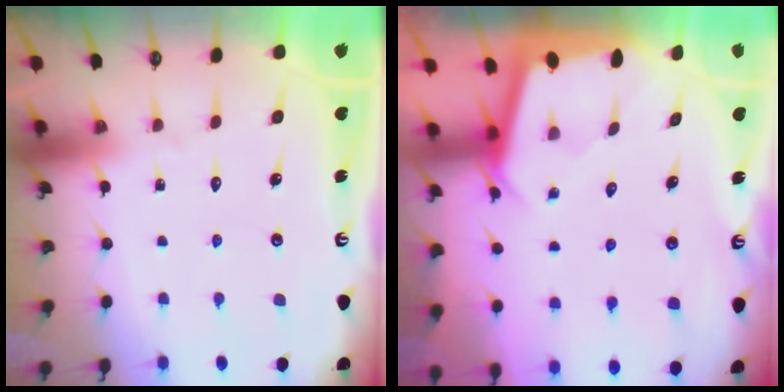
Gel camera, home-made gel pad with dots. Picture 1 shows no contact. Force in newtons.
{"total": 2.1, "press": 2.1, "slide": 0.2}